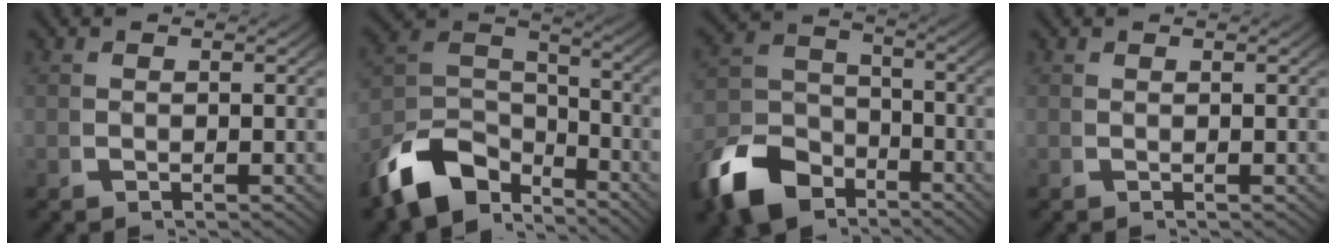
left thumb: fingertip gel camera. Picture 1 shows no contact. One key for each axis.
{"total": 11.0, "fx": -4.1, "fy": 7.2, "fz": 7.2, "tx": -0.153, "ty": -0.032, "tz": -0.060}
{"total": 11.2, "fx": -5.4, "fy": 7.9, "fz": 5.9, "tx": -0.112, "ty": -0.039, "tz": -0.081}
{"total": 0.0}